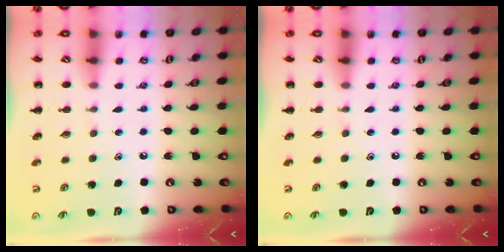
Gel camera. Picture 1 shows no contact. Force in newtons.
{"total": 0.0}